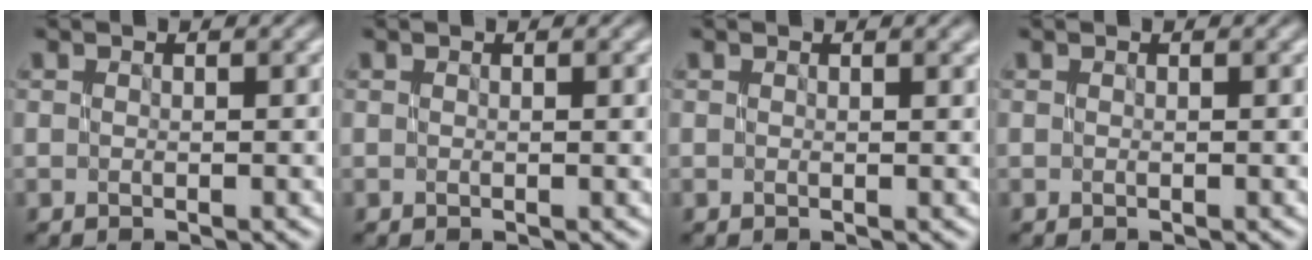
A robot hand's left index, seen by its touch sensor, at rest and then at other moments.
{"total": 0.5, "force": [0.0, 0.1, 0.5], "torque": [-0.007, 0.000, -0.001]}
{"total": 0.9, "force": [0.2, 0.4, 0.8], "torque": [-0.008, 0.002, 0.000]}
{"total": 0.0}